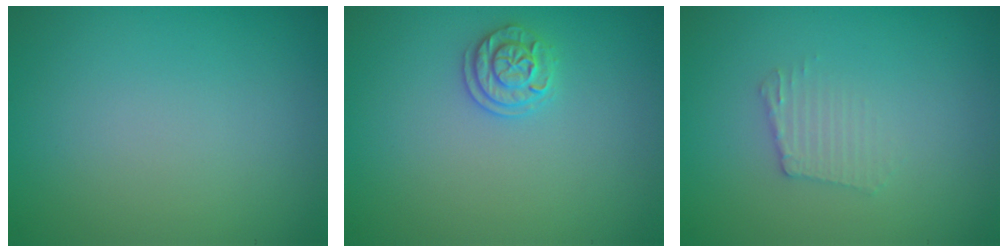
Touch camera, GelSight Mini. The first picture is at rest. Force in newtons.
{"total": 1.9, "press": 1.7, "slide": 0.8}
{"total": 1.7, "press": 1.7, "slide": 0.2}